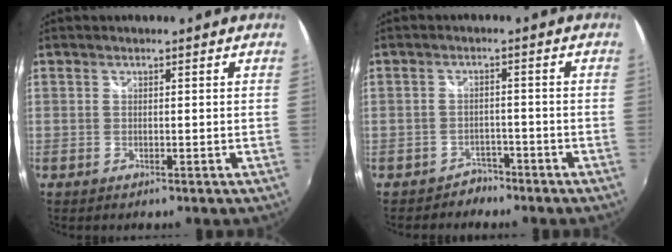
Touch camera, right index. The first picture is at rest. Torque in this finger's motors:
{"motor_torque": [0.08, -0.06, 0.08, 0.00]}